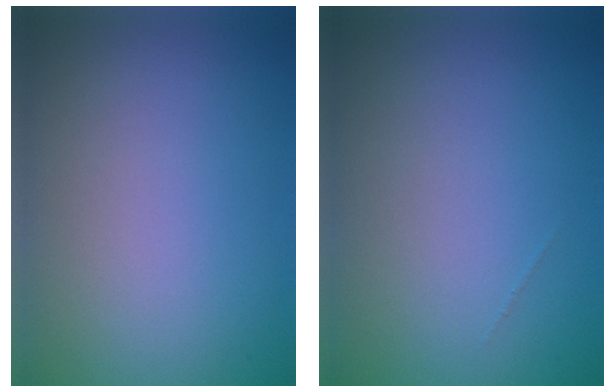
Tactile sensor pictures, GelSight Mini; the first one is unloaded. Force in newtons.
{"total": 0.0}